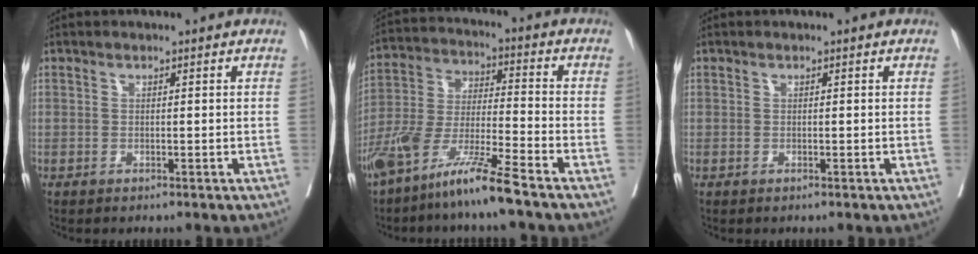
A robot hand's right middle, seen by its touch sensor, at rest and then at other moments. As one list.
[{"total": 11.7, "force": [-8.5, -0.3, 8.1], "torque": [-0.166, -0.024, -0.167]}, {"total": 0.0}]